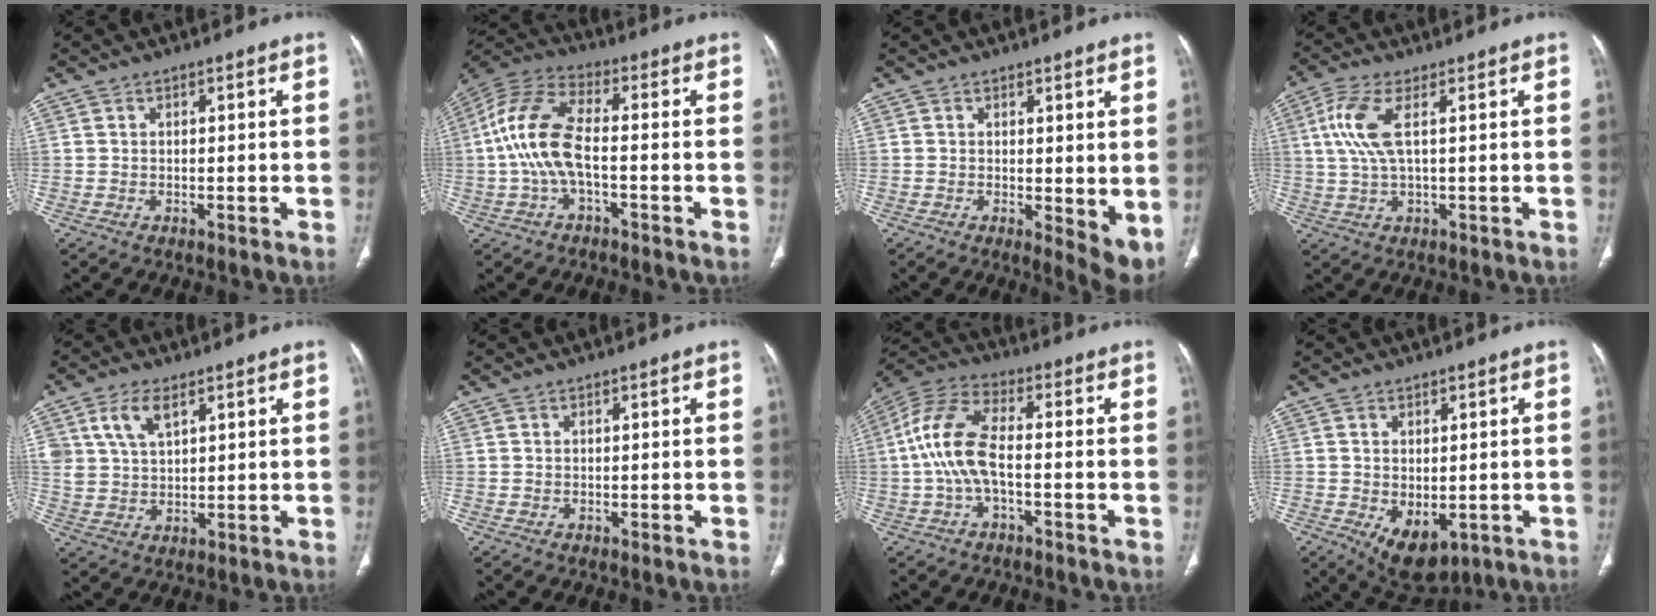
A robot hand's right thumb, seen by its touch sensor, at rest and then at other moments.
{"total": 11.9, "force": [-1.5, 5.3, 10.5], "torque": [-0.235, 0.035, -0.035]}
{"total": 5.7, "force": [0.6, 2.4, 5.2], "torque": [-0.064, -0.017, 0.012]}
{"total": 7.2, "force": [1.7, 2.2, 6.6], "torque": [-0.176, 0.008, 0.037]}
{"total": 6.7, "force": [3.4, 3.6, 4.5], "torque": [-0.084, -0.011, 0.072]}
{"total": 0.0}
{"total": 10.8, "force": [-1.4, 4.8, 9.6], "torque": [-0.215, 0.035, -0.033]}
{"total": 7.8, "force": [-2.0, 4.7, 5.9], "torque": [-0.080, -0.007, -0.009]}